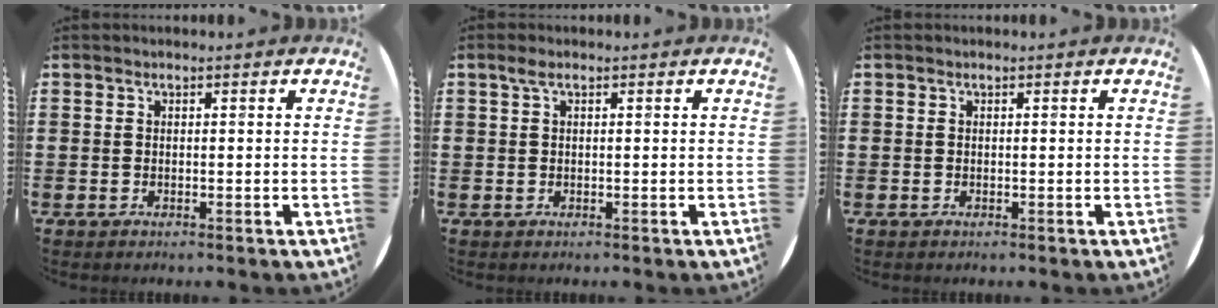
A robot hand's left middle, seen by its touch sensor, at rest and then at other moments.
{"total": 1.1, "force": [0.5, 0.4, 0.9], "torque": [-0.018, 0.006, 0.007]}
{"total": 0.0}